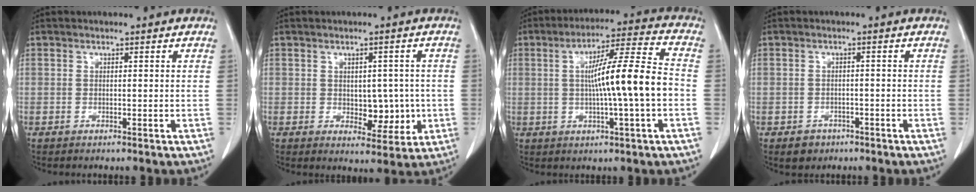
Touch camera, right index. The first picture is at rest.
{"total": 5.7, "force": [-0.3, 3.4, 4.6], "torque": [-0.050, 0.002, 0.006]}
{"total": 12.9, "force": [-0.7, -0.1, 12.9], "torque": [-0.210, 0.011, -0.016]}
{"total": 2.6, "force": [-1.4, 2.1, 0.6], "torque": [-0.006, 0.007, -0.014]}